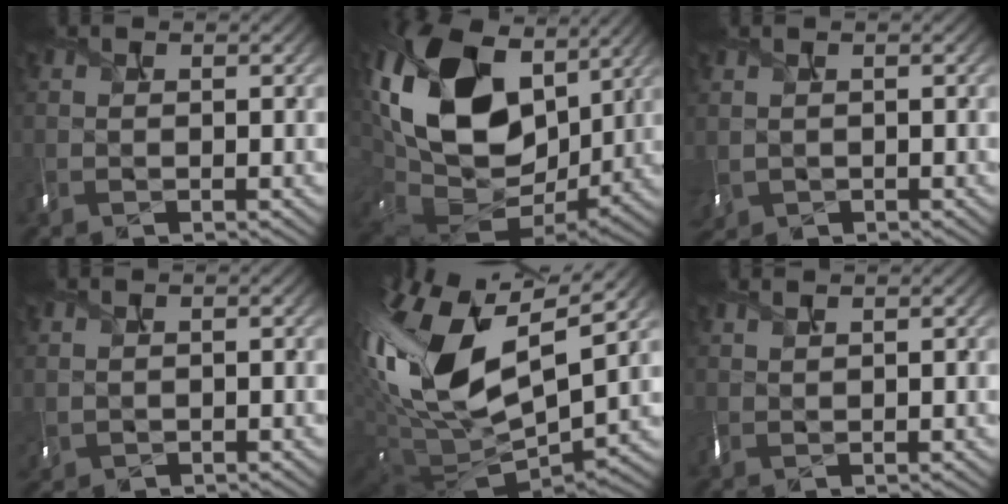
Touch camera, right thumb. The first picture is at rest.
{"total": 19.3, "force": [5.4, 13.2, 12.9], "torque": [-0.296, -0.005, 0.112]}
{"total": 2.5, "force": [0.0, 1.8, 1.7], "torque": [-0.049, -0.010, 0.012]}
{"total": 1.7, "force": [0.3, 1.2, 1.2], "torque": [-0.038, -0.004, 0.014]}
{"total": 19.2, "force": [3.6, 9.6, 16.3], "torque": [-0.341, -0.017, 0.074]}
{"total": 1.4, "force": [1.0, 0.3, 0.8], "torque": [-0.012, 0.003, 0.021]}